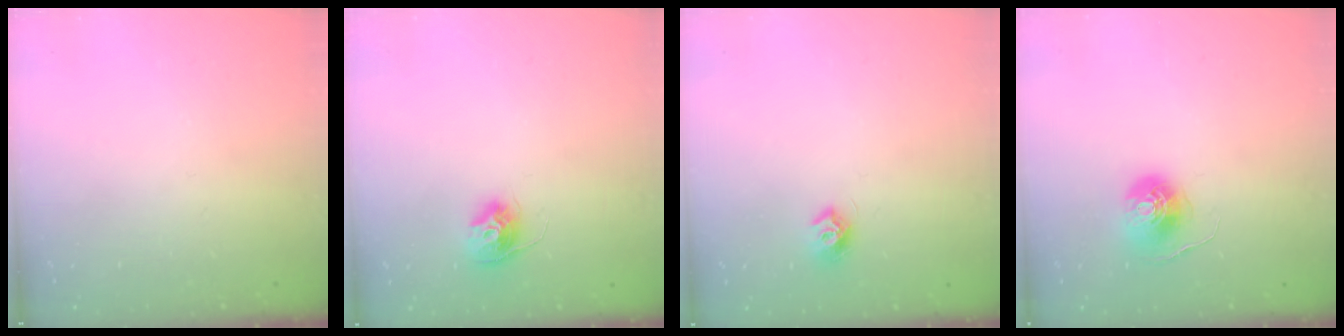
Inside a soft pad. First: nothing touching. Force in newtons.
{"total": 10.2, "press": 10.1, "slide": 0.7}
{"total": 7.3, "press": 7.3, "slide": 0.6}
{"total": 7.7, "press": 7.7, "slide": 0.4}